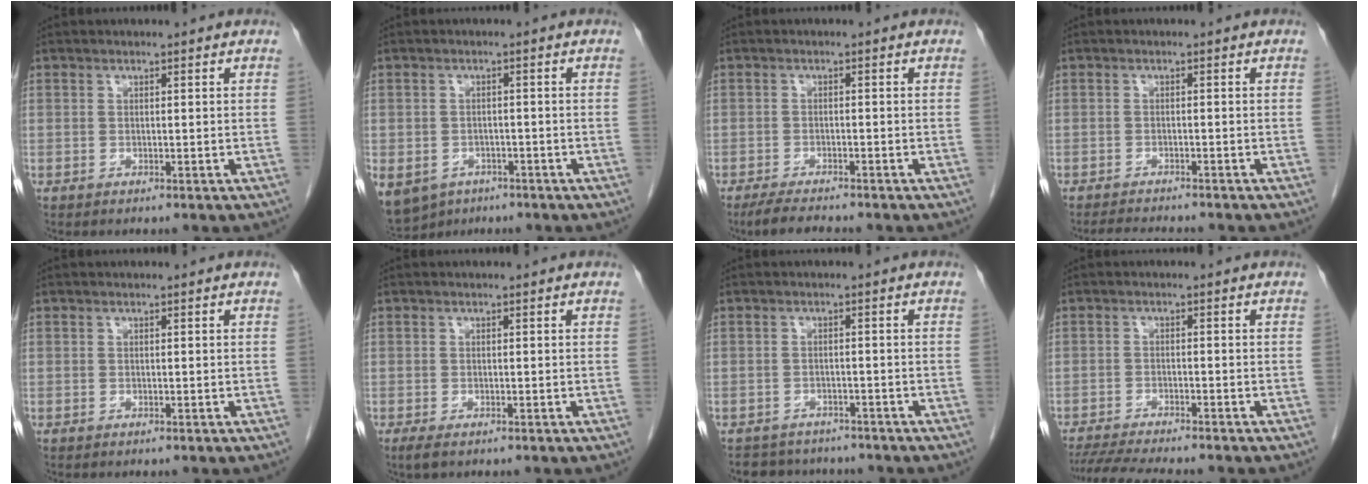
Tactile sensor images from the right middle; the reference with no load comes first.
{"total": 14.3, "force": [-7.4, 11.0, 5.3], "torque": [-0.164, -0.007, -0.096]}
{"total": 4.2, "force": [-3.7, 0.4, 1.9], "torque": [-0.039, -0.014, -0.062]}
{"total": 4.7, "force": [-4.4, 0.3, 1.6], "torque": [-0.023, -0.012, -0.067]}
{"total": 0.0}
{"total": 1.4, "force": [-0.9, 0.4, 1.0], "torque": [-0.020, -0.004, -0.013]}
{"total": 6.0, "force": [-5.5, 2.4, 0.5], "torque": [-0.004, 0.007, -0.072]}
{"total": 9.8, "force": [-8.8, 0.6, 4.4], "torque": [-0.068, -0.015, -0.136]}